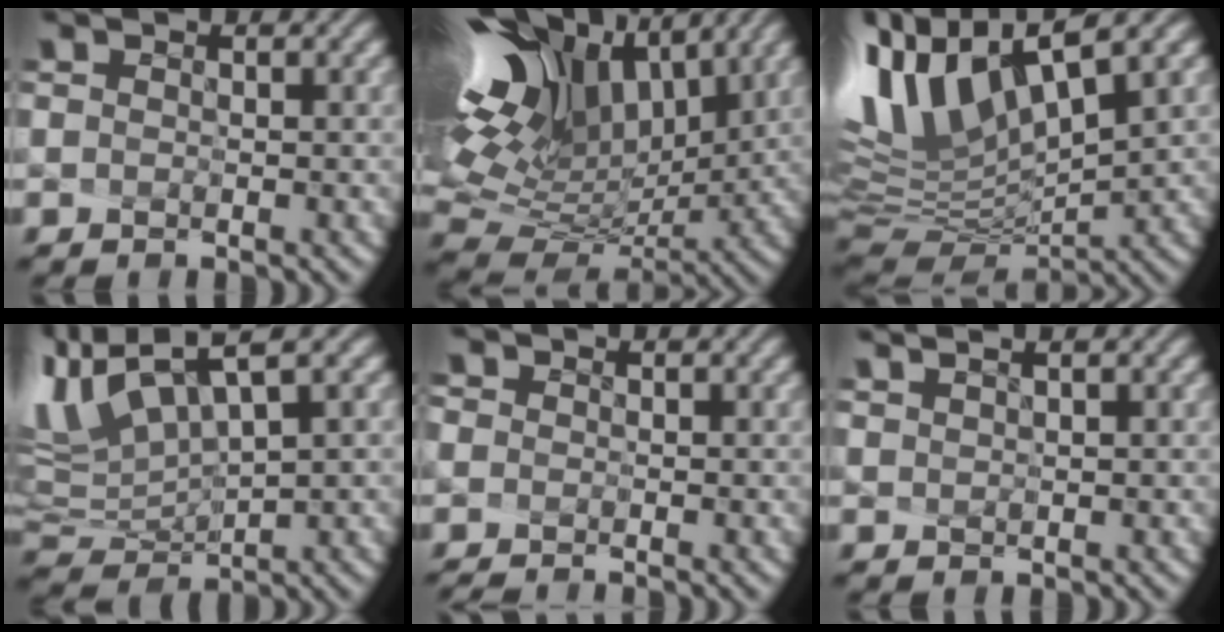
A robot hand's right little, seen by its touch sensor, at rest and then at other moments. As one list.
[{"total": 12.9, "force": [5.6, 6.8, 9.3], "torque": [-0.228, 0.013, 0.130]}, {"total": 10.8, "force": [5.2, 2.7, 9.0], "torque": [-0.215, 0.006, 0.117]}, {"total": 6.7, "force": [4.2, 1.5, 5.1], "torque": [-0.135, 0.001, 0.104]}, {"total": 1.3, "force": [-0.9, 0.8, 0.5], "torque": [-0.030, 0.000, -0.005]}, {"total": 1.0, "force": [0.6, -0.7, -0.4], "torque": [-0.006, -0.013, 0.034]}]